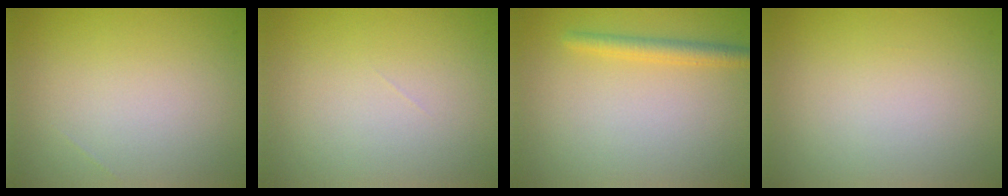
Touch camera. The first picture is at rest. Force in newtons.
{"total": 0.0}
{"total": 2.0, "press": 2.0, "slide": 0.1}
{"total": 0.0}